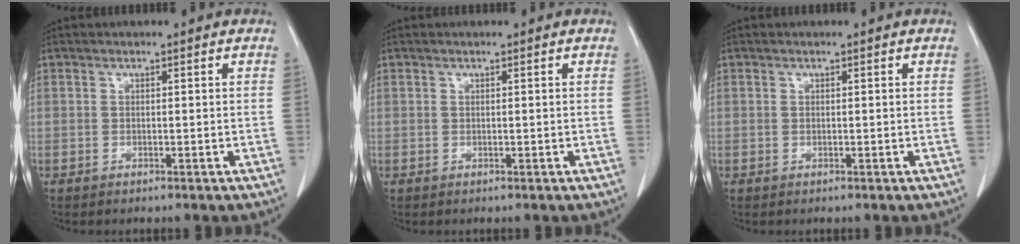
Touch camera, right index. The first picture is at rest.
{"total": 0.0}
{"total": 0.0}